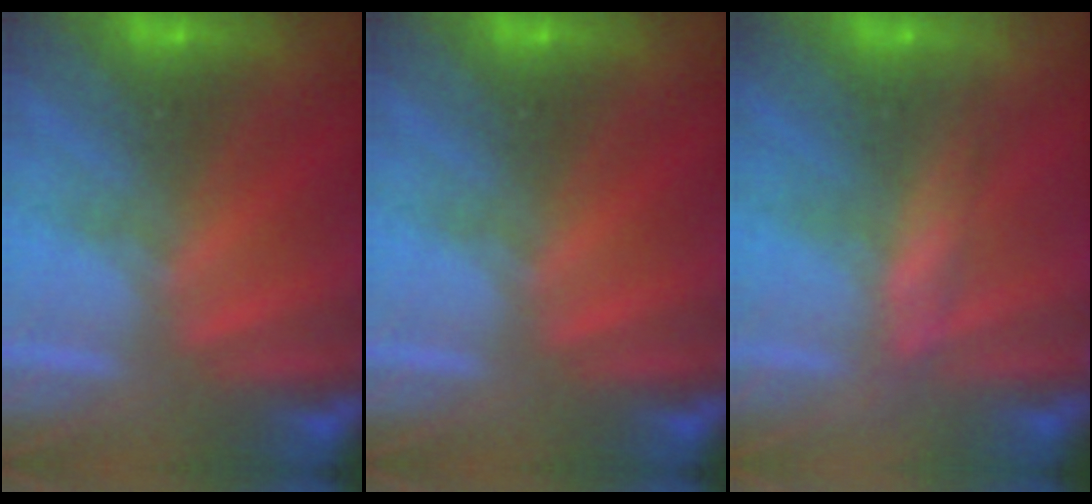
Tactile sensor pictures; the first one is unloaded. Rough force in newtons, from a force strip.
{"total": 0.0}
{"total": 2.4}